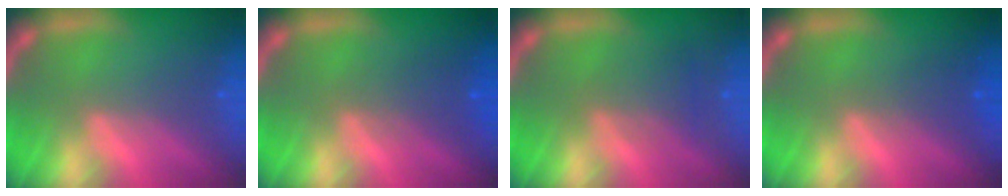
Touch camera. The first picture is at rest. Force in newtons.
{"total": 2.5}
{"total": 2.5}
{"total": 2.0}